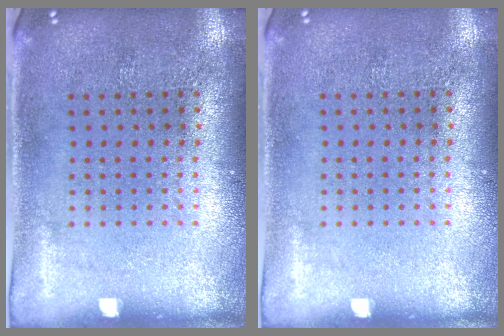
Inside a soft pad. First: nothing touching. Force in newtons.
{"total": 0.0}